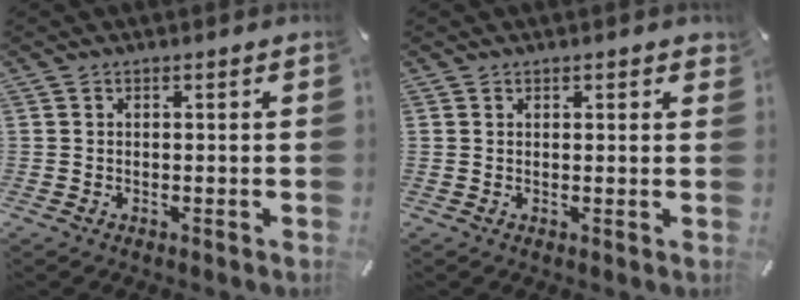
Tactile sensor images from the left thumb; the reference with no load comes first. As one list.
[{"total": 0.8, "force": [0.6, 0.5, 0.4], "torque": [-0.001, -0.002, 0.009]}]